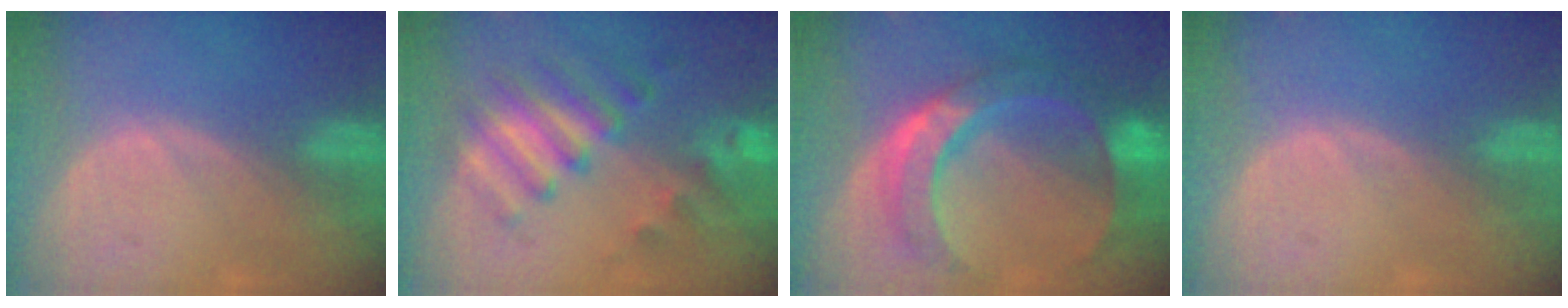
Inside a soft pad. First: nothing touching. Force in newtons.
{"total": 7.9, "press": 7.7, "slide": 1.7}
{"total": 11.1, "press": 11.0, "slide": 1.1}
{"total": 0.0}